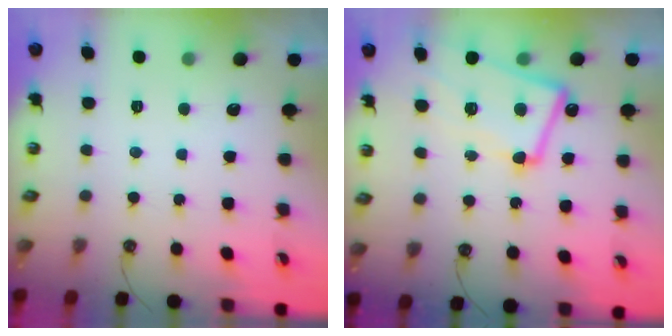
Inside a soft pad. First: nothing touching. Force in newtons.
{"total": 6.1, "press": 5.8, "slide": 1.9}